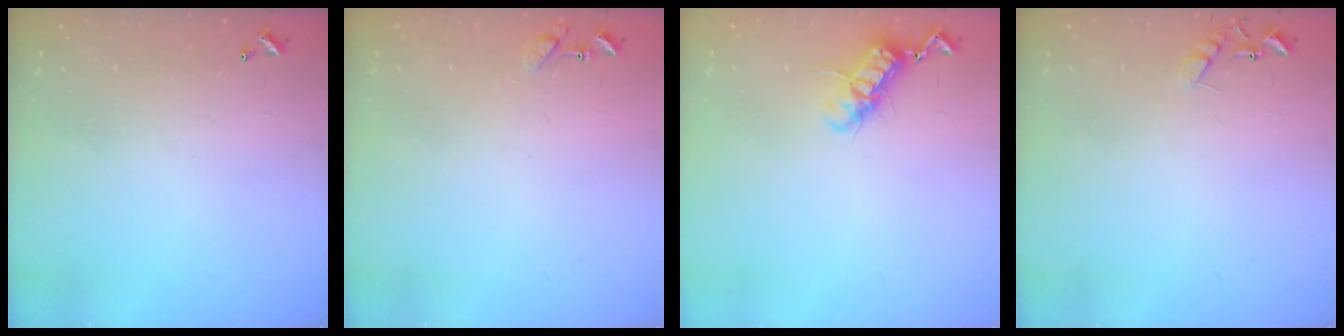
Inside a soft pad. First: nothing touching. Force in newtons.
{"total": 6.7, "press": 6.6, "slide": 0.8}
{"total": 11.3, "press": 11.2, "slide": 1.2}
{"total": 7.6, "press": 7.6, "slide": 0.7}